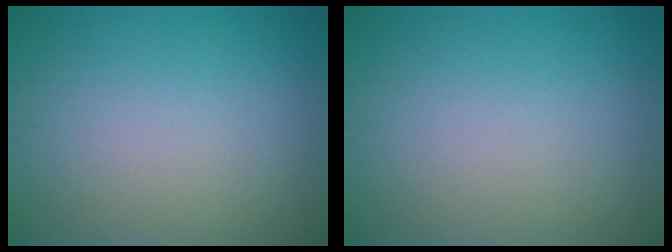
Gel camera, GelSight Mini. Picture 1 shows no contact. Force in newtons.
{"total": 0.0}